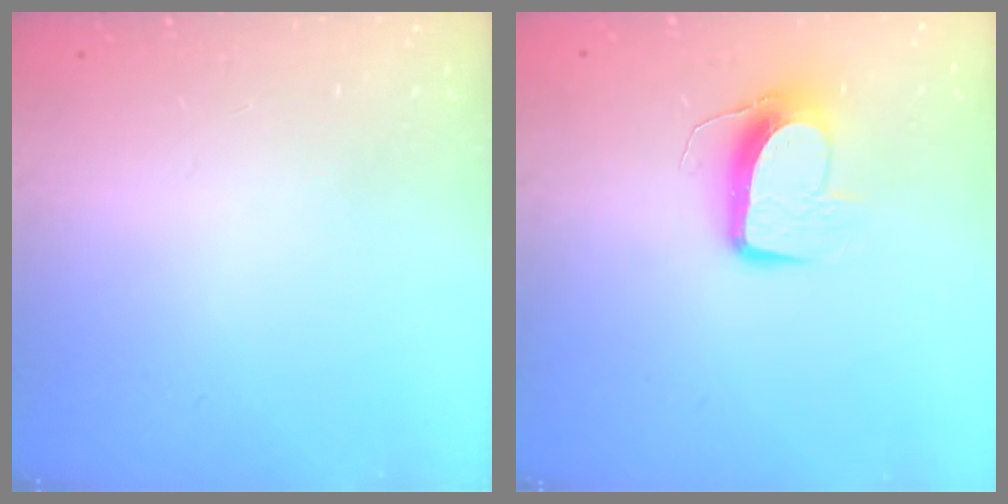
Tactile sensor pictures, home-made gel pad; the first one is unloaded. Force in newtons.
{"total": 10.5, "press": 10.5, "slide": 0.8}